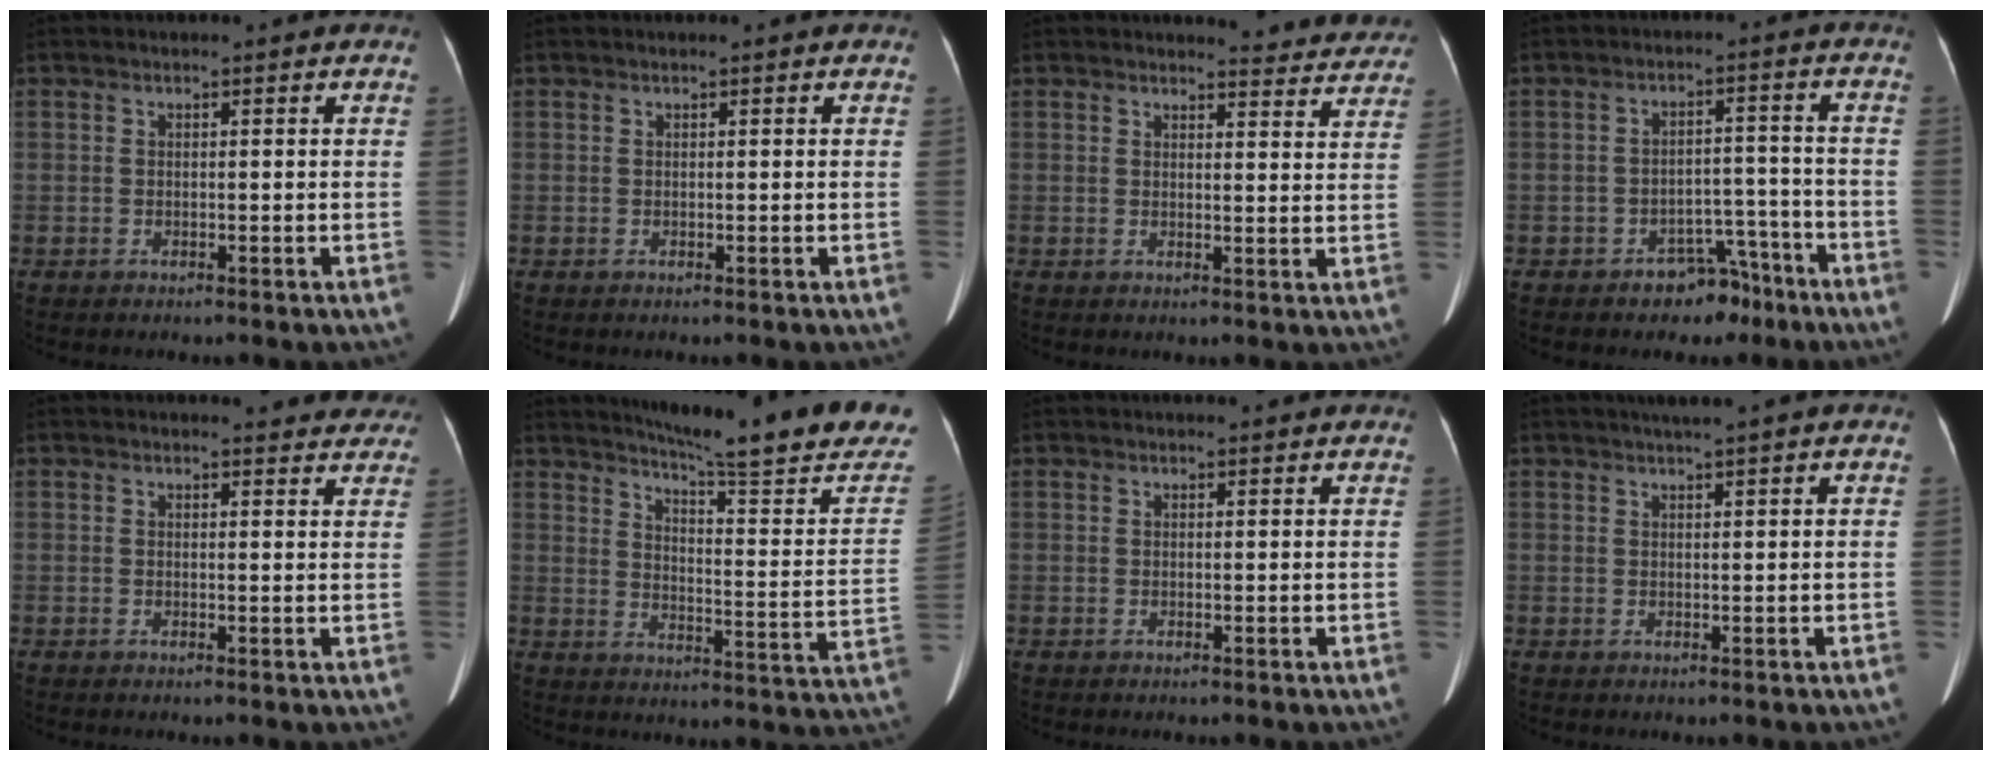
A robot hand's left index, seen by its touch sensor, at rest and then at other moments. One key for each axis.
{"total": 0.0}
{"total": 8.2, "fx": 8.1, "fy": 1.3, "fz": 0.5, "tx": 0.014, "ty": -0.024, "tz": 0.069}
{"total": 5.7, "fx": -4.1, "fy": 3.4, "fz": 1.9, "tx": -0.018, "ty": 0.026, "tz": -0.054}
{"total": 6.6, "fx": 6.3, "fy": 1.5, "fz": 1.1, "tx": 0.008, "ty": -0.009, "tz": 0.044}
{"total": 21.9, "fx": 18.9, "fy": 0.4, "fz": 11.0, "tx": -0.150, "ty": -0.079, "tz": 0.232}
{"total": 3.0, "fx": 2.9, "fy": 0.4, "fz": 0.9, "tx": -0.013, "ty": 0.016, "tz": 0.033}
{"total": 2.8, "fx": 2.2, "fy": -0.5, "fz": 1.6, "tx": -0.019, "ty": 0.011, "tz": 0.038}